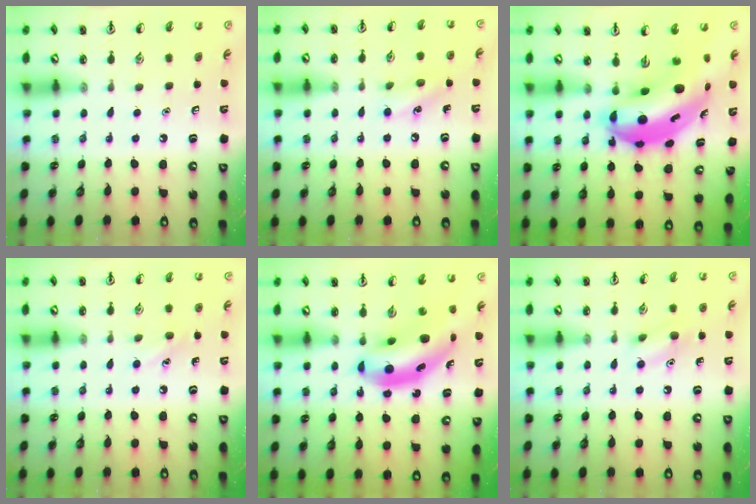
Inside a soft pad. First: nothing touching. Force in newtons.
{"total": 7.3, "press": 7.2, "slide": 1.3}
{"total": 11.7, "press": 11.3, "slide": 3.2}
{"total": 5.7, "press": 5.4, "slide": 1.6}
{"total": 10.8, "press": 10.4, "slide": 3.2}
{"total": 7.9, "press": 7.8, "slide": 1.6}